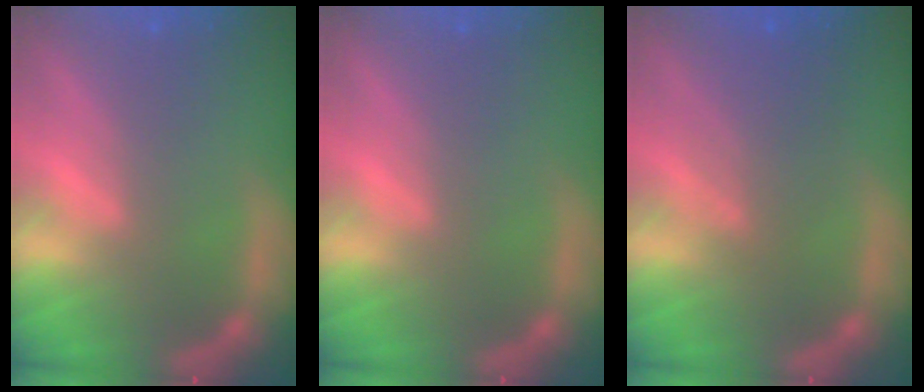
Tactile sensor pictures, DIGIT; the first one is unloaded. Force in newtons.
{"total": 0.0}
{"total": 4.6}